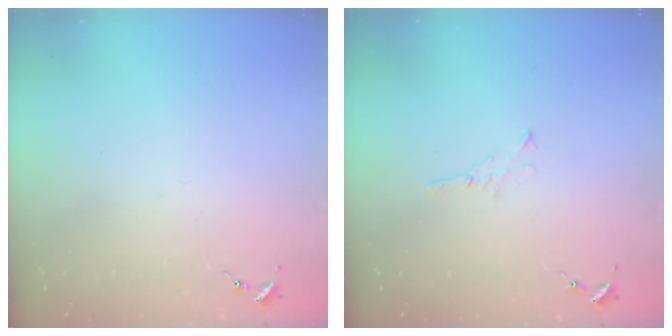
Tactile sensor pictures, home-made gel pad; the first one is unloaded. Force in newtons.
{"total": 2.6, "press": 2.6, "slide": 0.3}